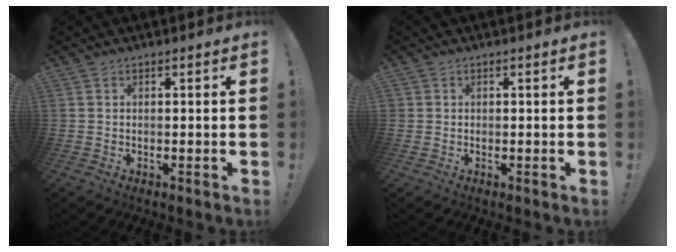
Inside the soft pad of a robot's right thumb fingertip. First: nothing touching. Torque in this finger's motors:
{"motor_torque": [0.22, 0.00, 0.08, -0.14, 0.00]}